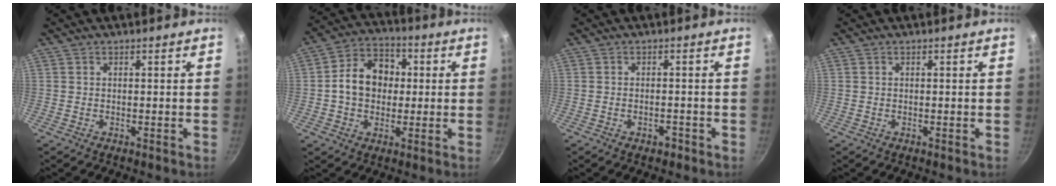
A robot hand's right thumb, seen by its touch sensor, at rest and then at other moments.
{"total": 11.7, "force": [0.5, 9.2, 7.2], "torque": [-0.085, 0.024, -0.007]}
{"total": 1.9, "force": [-1.2, 1.0, 1.0], "torque": [-0.010, 0.013, -0.014]}
{"total": 0.0}